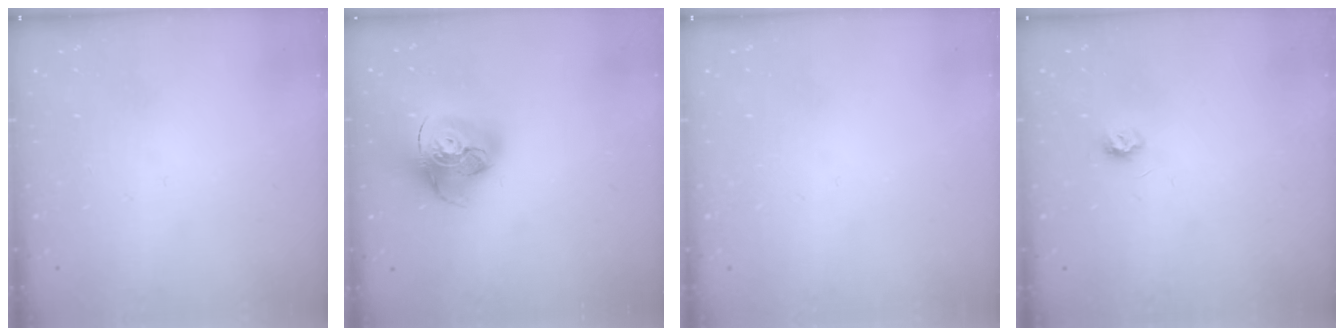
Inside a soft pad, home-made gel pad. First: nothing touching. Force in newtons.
{"total": 16.7, "press": 16.6, "slide": 1.8}
{"total": 0.0}
{"total": 4.6, "press": 4.6, "slide": 0.5}